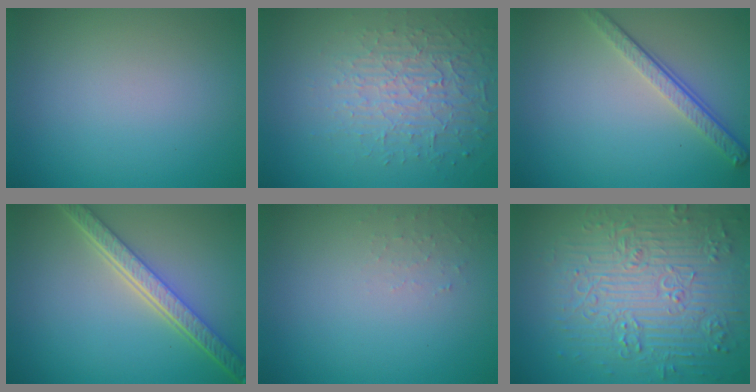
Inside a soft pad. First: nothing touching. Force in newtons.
{"total": 3.7, "press": 3.2, "slide": 1.7}
{"total": 3.6, "press": 2.6, "slide": 2.4}
{"total": 5.3, "press": 4.1, "slide": 3.3}
{"total": 1.1, "press": 1.0, "slide": 0.2}
{"total": 9.2, "press": 6.8, "slide": 6.2}